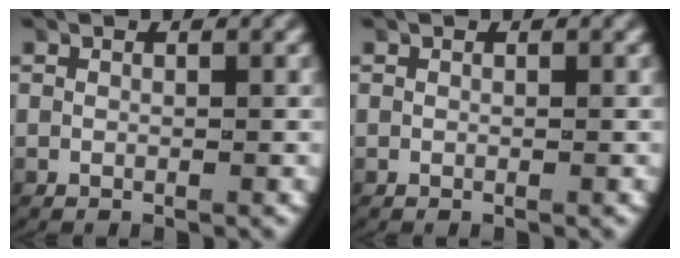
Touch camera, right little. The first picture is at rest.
{"total": 0.0}